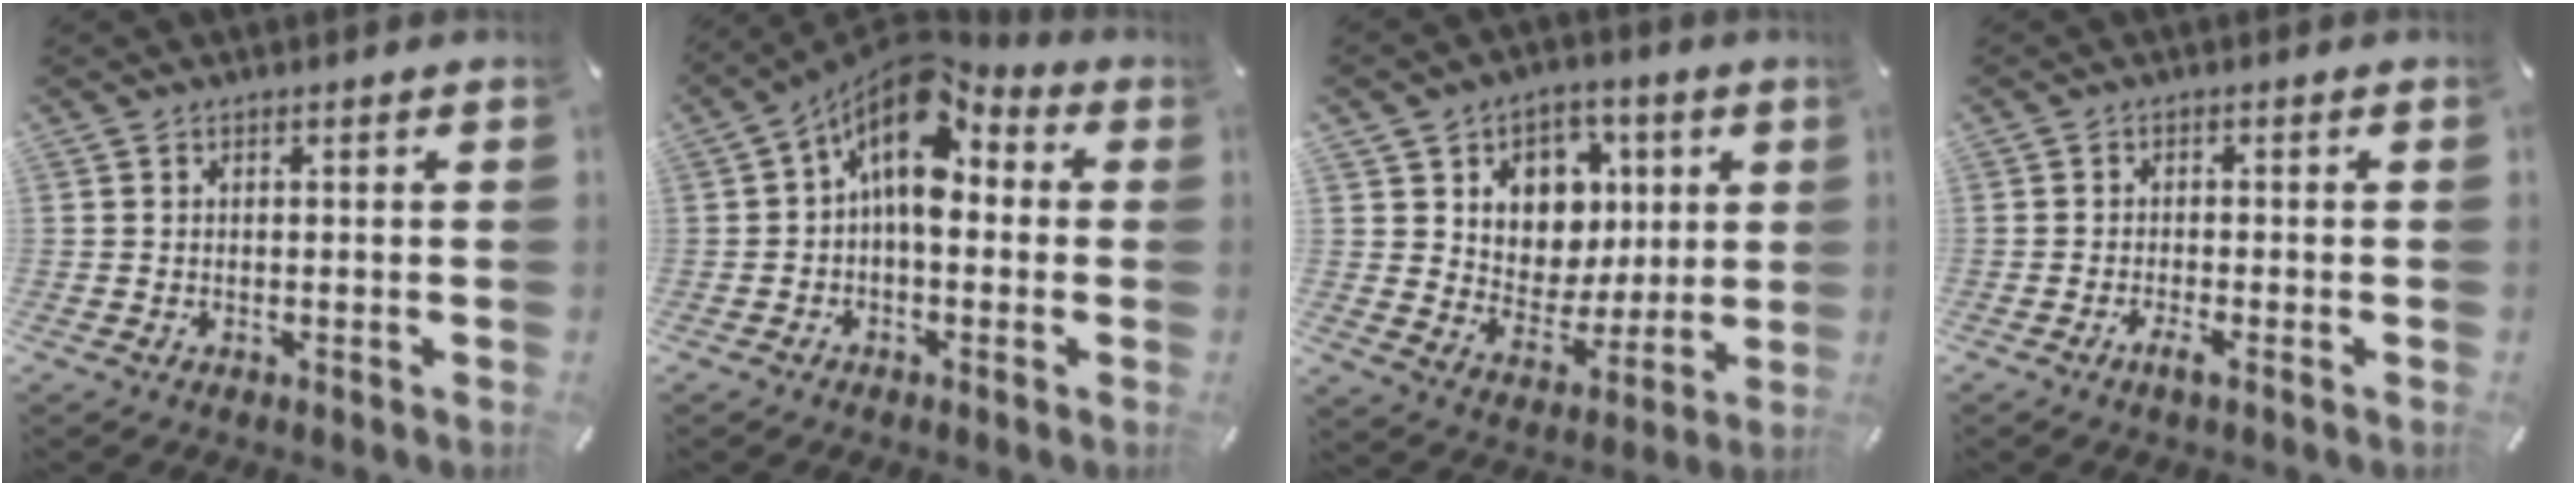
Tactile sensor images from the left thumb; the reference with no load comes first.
{"total": 12.6, "force": [3.9, 7.1, 9.6], "torque": [-0.173, -0.037, 0.066]}
{"total": 11.1, "force": [2.8, 10.4, 2.9], "torque": [-0.047, -0.024, 0.061]}
{"total": 2.6, "force": [-1.5, 0.5, 2.0], "torque": [-0.033, 0.004, -0.027]}